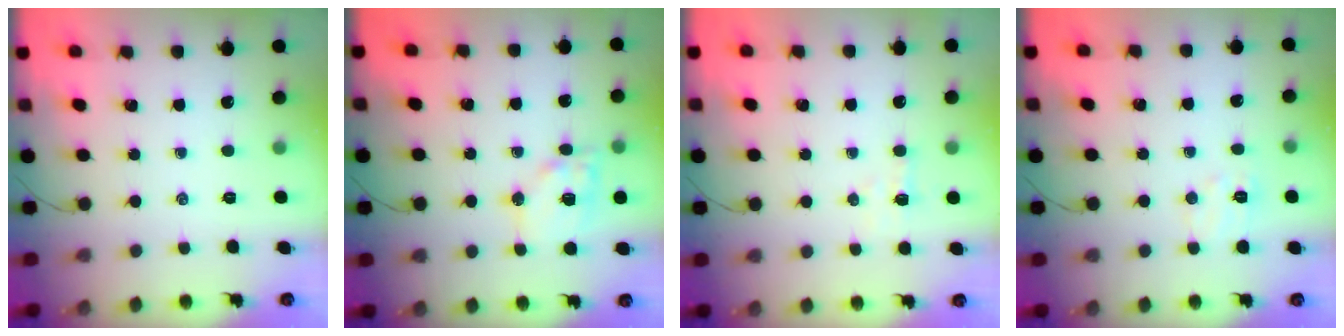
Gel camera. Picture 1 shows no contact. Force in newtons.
{"total": 12.2, "press": 11.9, "slide": 2.2}
{"total": 3.3, "press": 3.2, "slide": 0.9}
{"total": 6.0, "press": 5.9, "slide": 1.1}